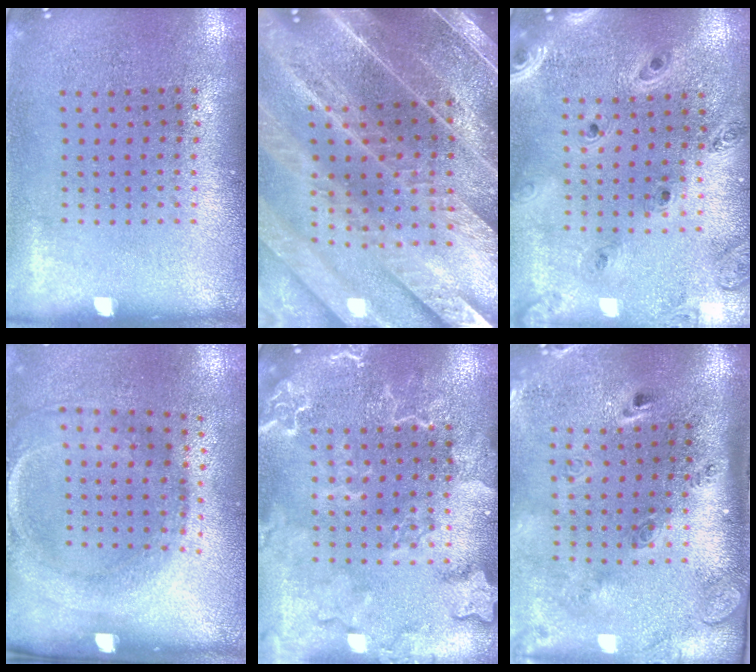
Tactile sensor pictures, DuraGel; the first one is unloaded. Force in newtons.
{"total": 4.4, "press": 4.0, "slide": 2.0}
{"total": 1.4, "press": 1.3, "slide": 0.2}
{"total": 1.9, "press": 1.2, "slide": 1.5}
{"total": 2.4, "press": 2.4, "slide": 0.3}
{"total": 2.9, "press": 2.0, "slide": 2.1}